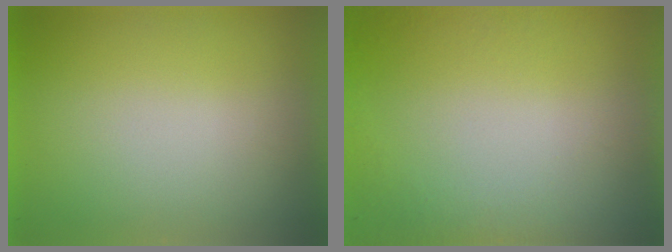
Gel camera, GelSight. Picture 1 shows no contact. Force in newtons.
{"total": 2.8}